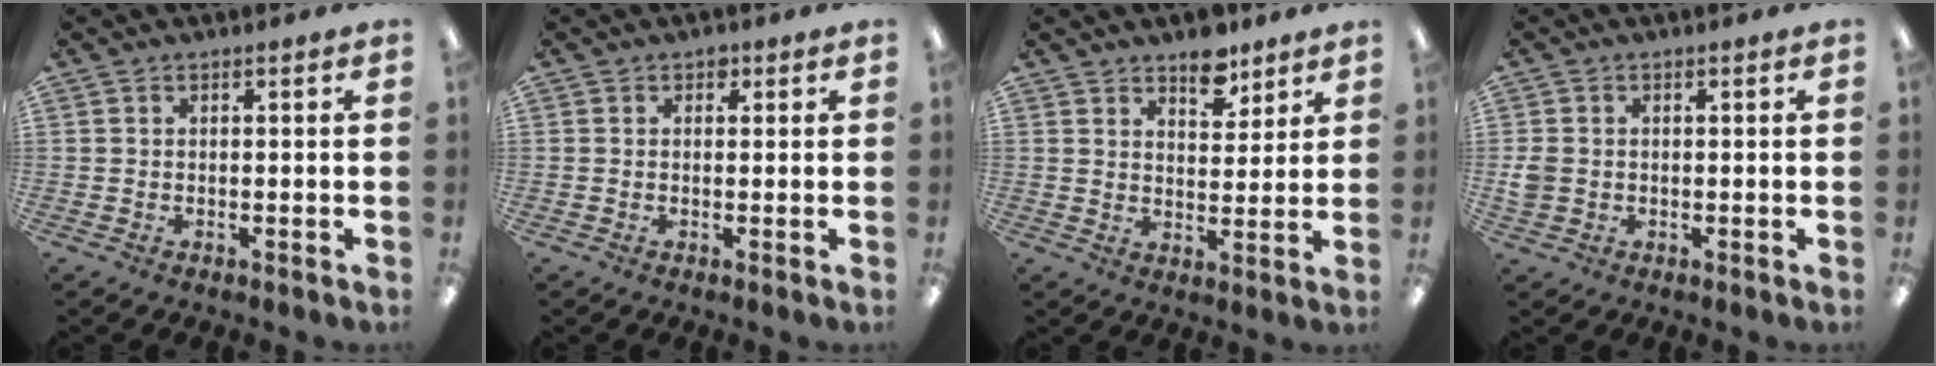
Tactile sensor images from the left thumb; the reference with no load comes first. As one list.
[{"total": 1.5, "force": [0.7, 1.1, 0.6], "torque": [-0.005, -0.001, 0.011]}, {"total": 7.4, "force": [5.7, 3.6, 2.9], "torque": [-0.017, -0.038, 0.095]}, {"total": 3.0, "force": [-0.1, 2.7, 1.3], "torque": [-0.014, 0.003, -0.003]}]